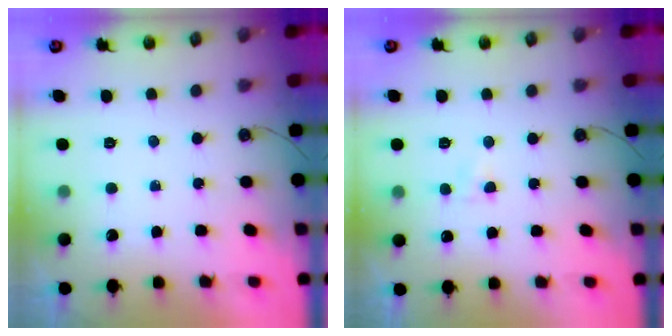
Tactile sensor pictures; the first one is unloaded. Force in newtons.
{"total": 2.5, "press": 2.5, "slide": 0.4}